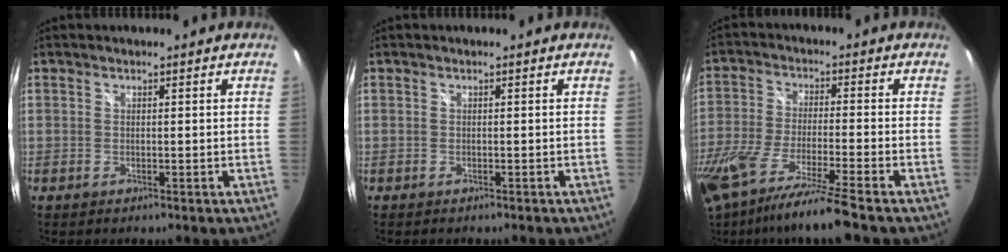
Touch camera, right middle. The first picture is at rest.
{"total": 0.0}
{"total": 16.7, "force": [-12.7, -0.2, 10.8], "torque": [-0.222, -0.060, -0.222]}